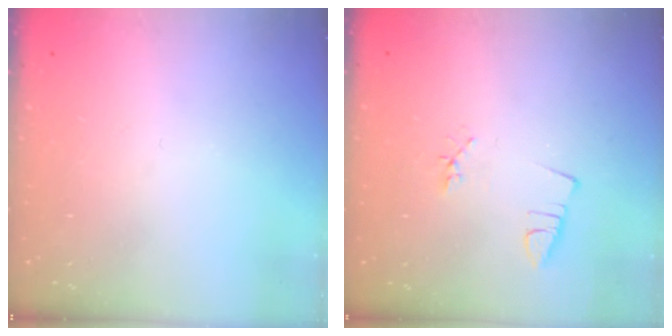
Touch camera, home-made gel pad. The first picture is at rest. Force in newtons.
{"total": 2.4, "press": 1.9, "slide": 1.5}